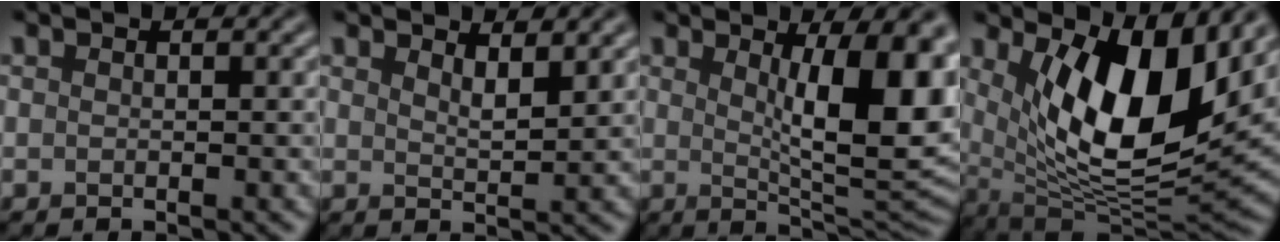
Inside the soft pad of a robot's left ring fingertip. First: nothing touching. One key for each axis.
{"total": 2.4, "fx": 1.9, "fy": 0.5, "fz": 1.2, "tx": -0.012, "ty": -0.001, "tz": 0.032}
{"total": 11.3, "fx": 2.1, "fy": 3.5, "fz": 10.6, "tx": -0.119, "ty": -0.008, "tz": 0.034}
{"total": 11.4, "fx": 3.7, "fy": 4.6, "fz": 9.7, "tx": -0.157, "ty": -0.028, "tz": 0.070}